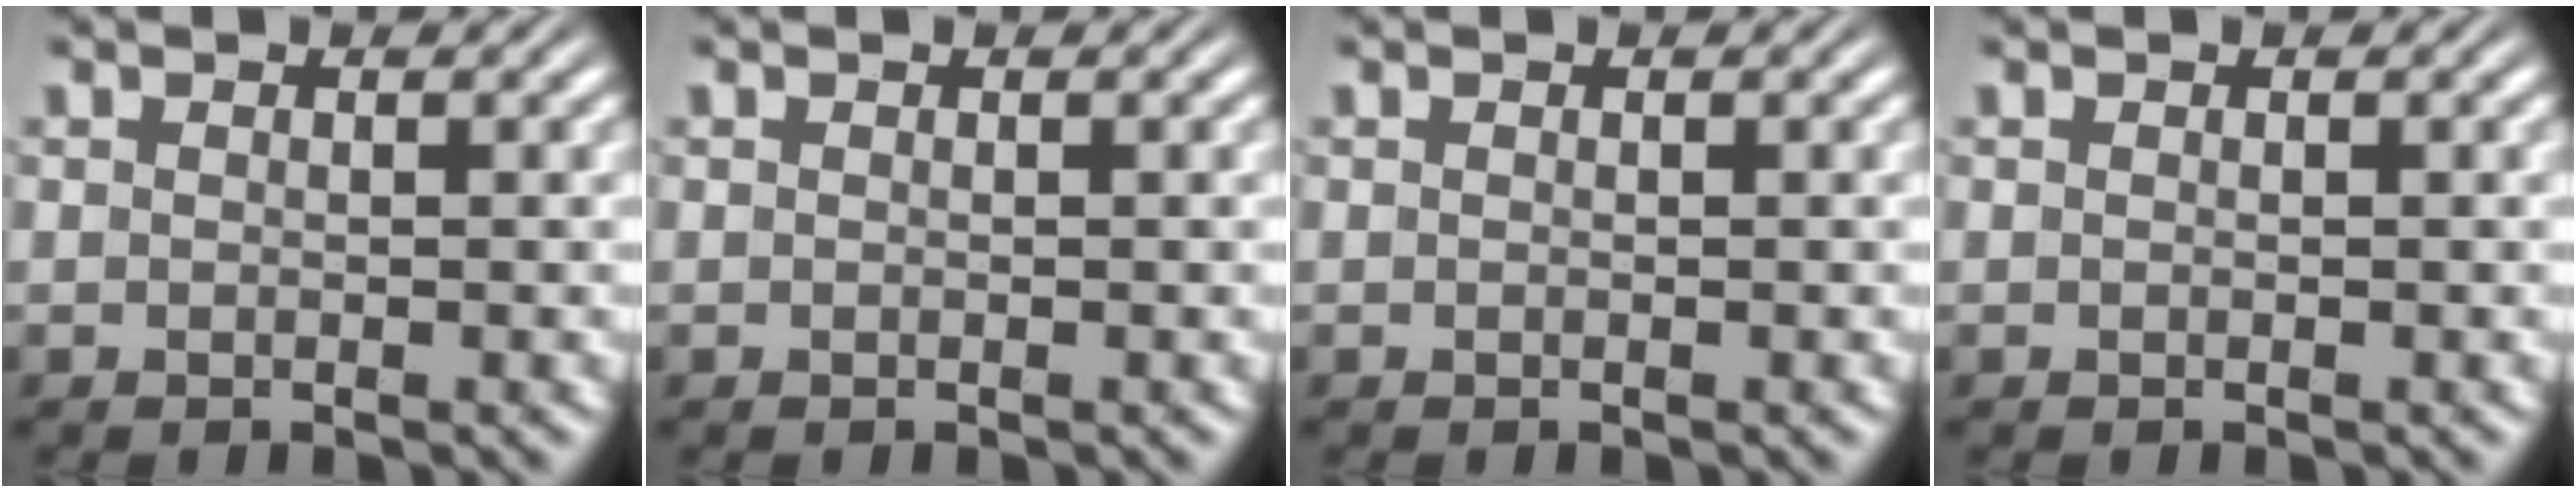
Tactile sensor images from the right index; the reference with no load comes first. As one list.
[{"total": 0.0}, {"total": 0.0}, {"total": 0.0}]